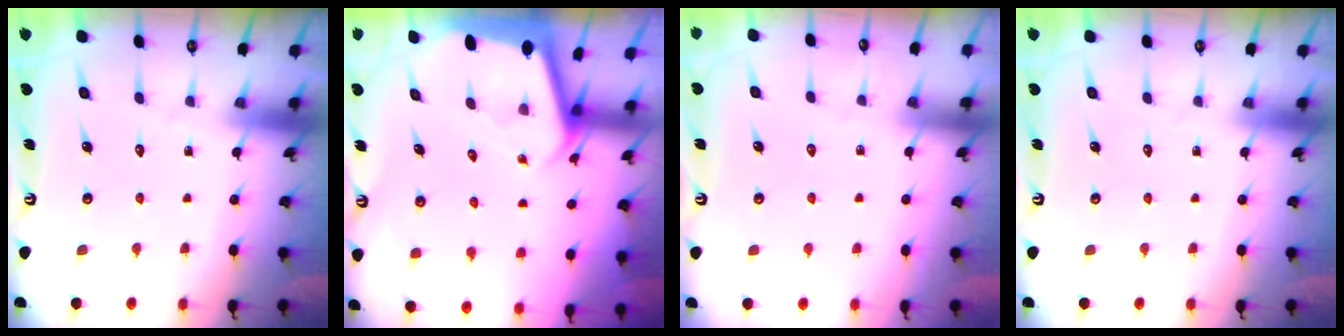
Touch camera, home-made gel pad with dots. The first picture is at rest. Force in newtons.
{"total": 2.2, "press": 2.2, "slide": 0.2}
{"total": 2.5, "press": 2.5, "slide": 0.4}
{"total": 0.0}